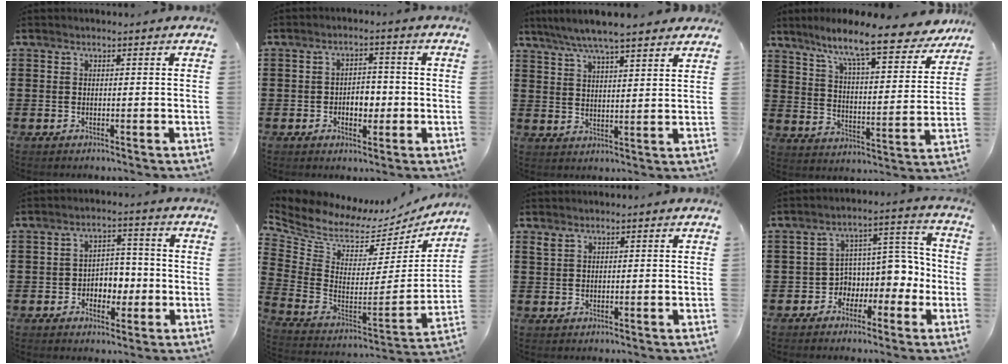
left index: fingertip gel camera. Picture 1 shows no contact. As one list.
[{"total": 3.9, "force": [-0.9, 2.4, 2.9], "torque": [-0.050, 0.004, -0.024]}, {"total": 6.1, "force": [5.3, 0.6, 3.0], "torque": [-0.075, -0.013, 0.093]}, {"total": 10.6, "force": [8.9, 0.3, 5.8], "torque": [-0.127, -0.059, 0.142]}, {"total": 4.5, "force": [-1.4, 3.6, 2.3], "torque": [-0.045, 0.008, -0.033]}, {"total": 5.8, "force": [5.1, 2.1, 1.7], "torque": [-0.070, -0.057, 0.083]}, {"total": 1.0, "force": [0.7, 0.5, 0.4], "torque": [-0.012, 0.003, 0.014]}, {"total": 5.6, "force": [-1.8, 4.9, 2.0], "torque": [-0.055, 0.001, -0.036]}]